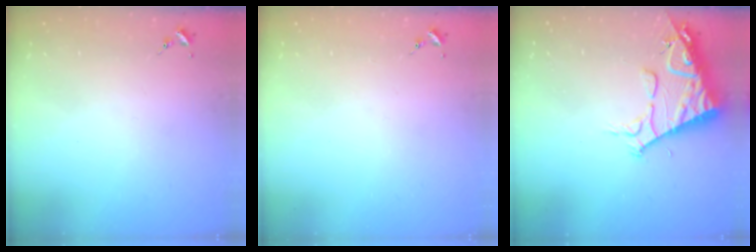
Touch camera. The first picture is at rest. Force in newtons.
{"total": 0.0}
{"total": 13.9, "press": 13.8, "slide": 1.7}